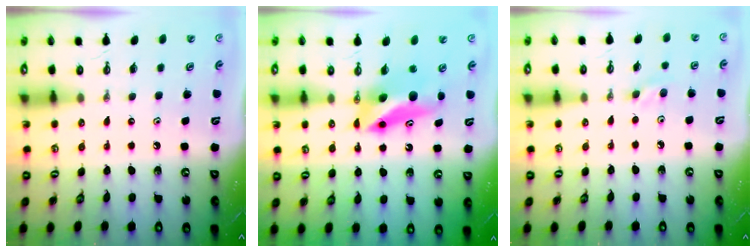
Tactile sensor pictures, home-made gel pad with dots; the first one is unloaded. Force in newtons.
{"total": 8.2, "press": 7.4, "slide": 3.4}
{"total": 3.9, "press": 3.8, "slide": 0.6}